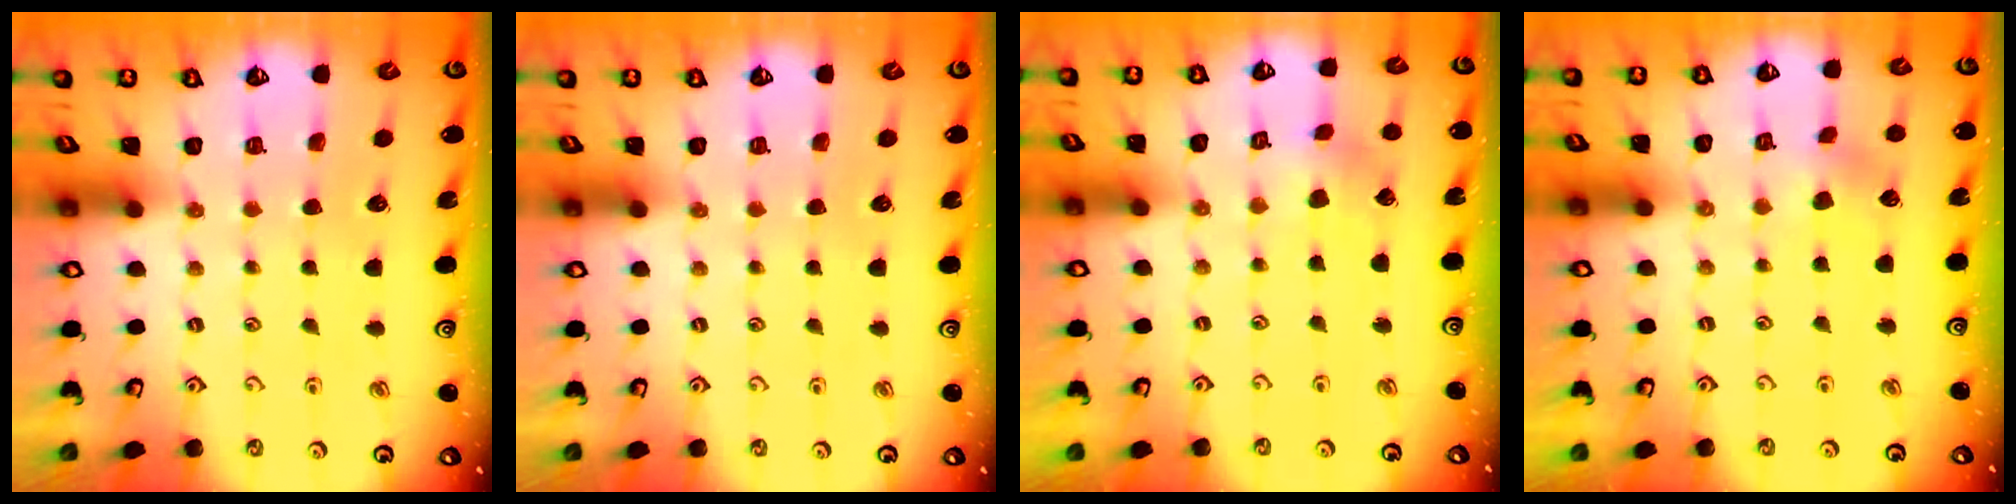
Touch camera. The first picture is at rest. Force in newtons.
{"total": 0.0}
{"total": 2.1, "press": 2.1, "slide": 0.1}
{"total": 2.5, "press": 2.5, "slide": 0.3}